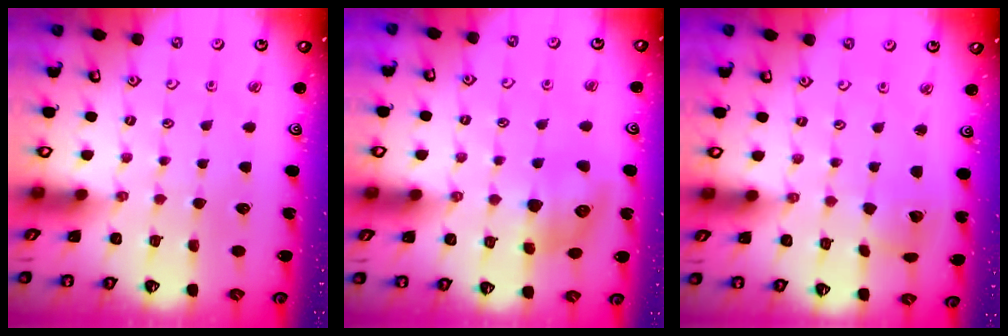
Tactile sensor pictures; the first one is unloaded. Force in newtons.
{"total": 9.8, "press": 9.8, "slide": 0.2}
{"total": 2.1, "press": 2.1, "slide": 0.3}